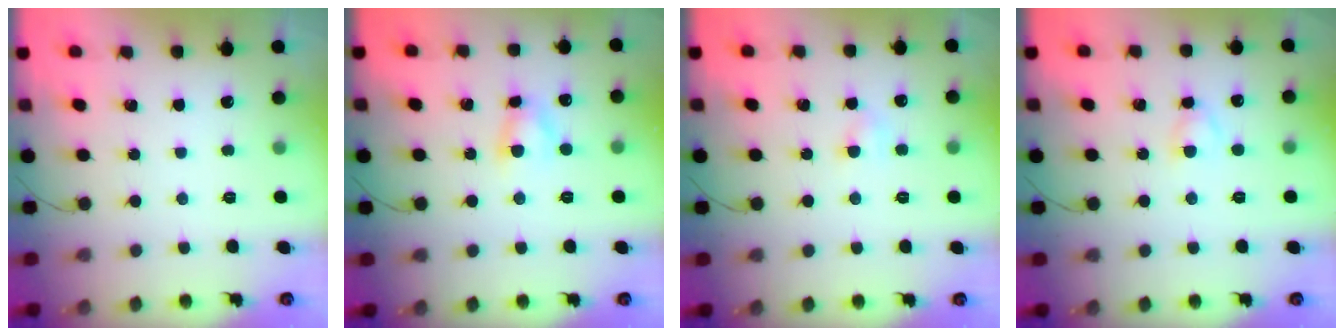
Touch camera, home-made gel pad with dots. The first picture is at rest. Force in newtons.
{"total": 3.7, "press": 3.5, "slide": 1.0}
{"total": 3.5, "press": 3.3, "slide": 1.0}
{"total": 2.8, "press": 2.7, "slide": 0.8}